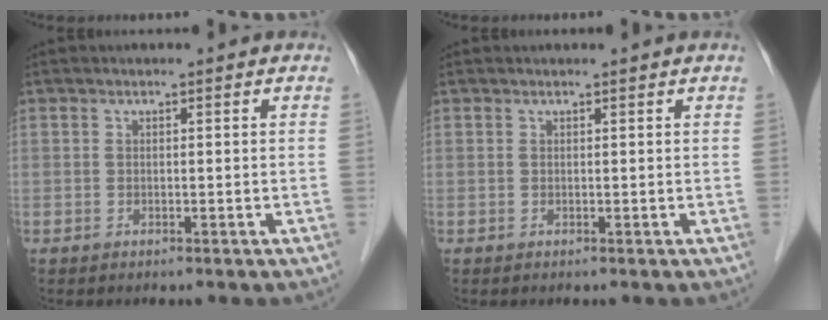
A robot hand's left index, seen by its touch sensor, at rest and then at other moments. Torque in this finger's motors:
{"motor_torque": [-0.05, -0.05, 0.02, -0.01]}